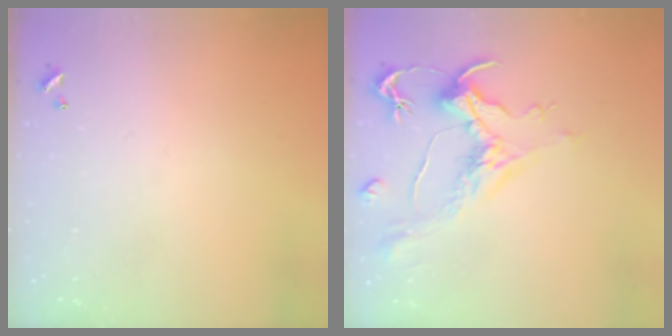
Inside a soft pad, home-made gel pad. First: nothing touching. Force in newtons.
{"total": 1.6, "press": 0.7, "slide": 1.4}